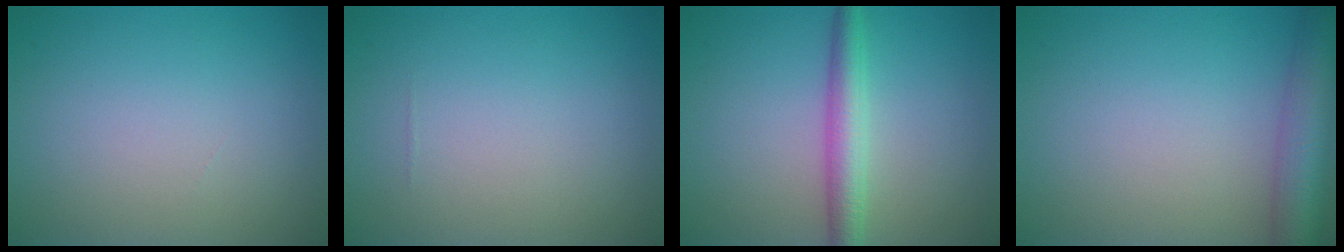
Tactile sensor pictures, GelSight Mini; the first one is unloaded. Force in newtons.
{"total": 0.0}
{"total": 3.5, "press": 3.5, "slide": 0.1}
{"total": 6.1, "press": 6.1, "slide": 0.3}